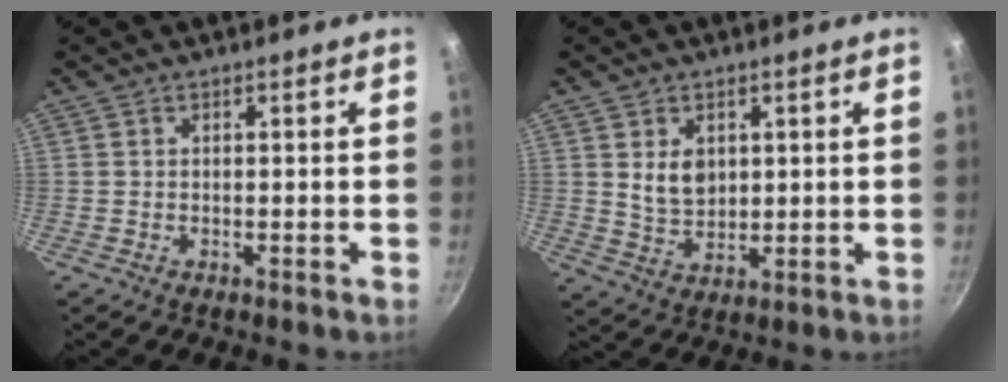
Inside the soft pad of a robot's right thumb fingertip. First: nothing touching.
{"total": 5.9, "force": [1.6, 4.2, 3.8], "torque": [-0.051, -0.017, 0.037]}